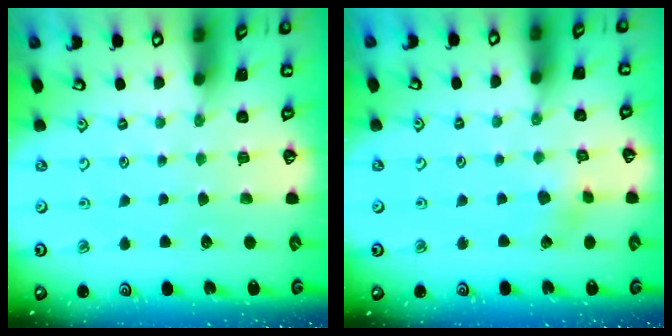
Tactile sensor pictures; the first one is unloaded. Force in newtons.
{"total": 2.8, "press": 2.7, "slide": 0.8}